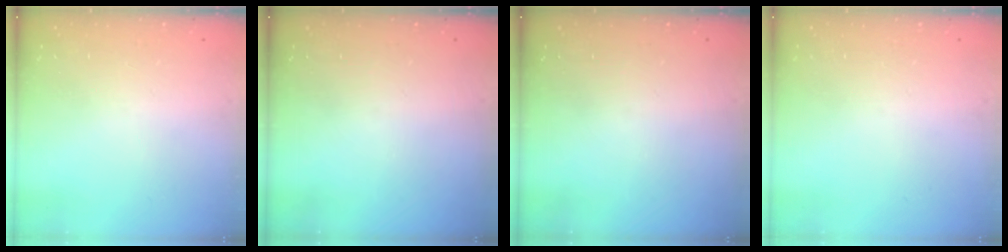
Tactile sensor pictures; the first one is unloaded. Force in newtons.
{"total": 0.0}
{"total": 0.0}
{"total": 0.0}